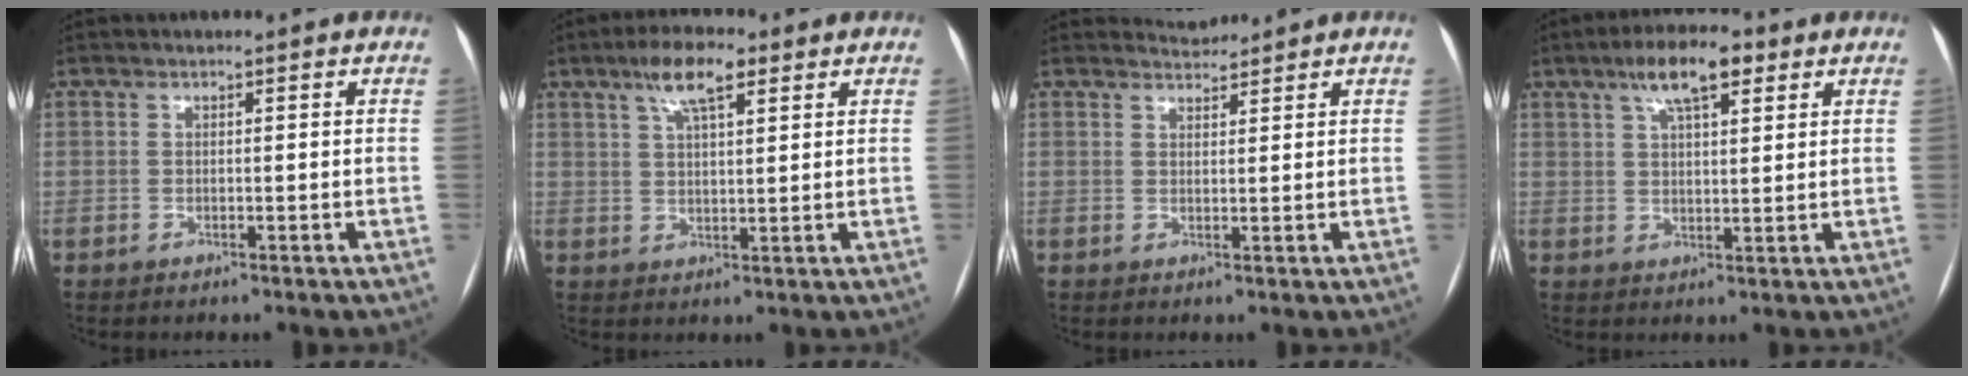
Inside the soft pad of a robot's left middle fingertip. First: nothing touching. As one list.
[{"total": 6.8, "force": [4.0, 1.8, 5.3], "torque": [-0.101, 0.015, 0.068]}, {"total": 2.0, "force": [1.9, -0.1, -0.6], "torque": [-0.002, 0.003, 0.038]}, {"total": 7.7, "force": [4.4, 2.3, 5.9], "torque": [-0.106, 0.018, 0.073]}]